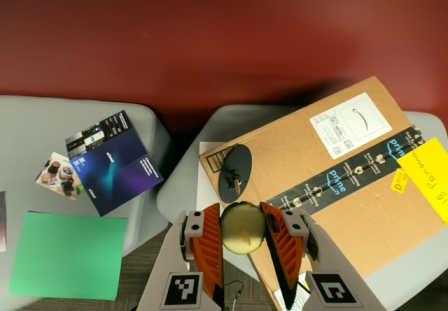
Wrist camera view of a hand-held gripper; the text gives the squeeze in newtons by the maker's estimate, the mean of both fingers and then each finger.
{"total": 11.8, "left": 12.0, "right": 11.7}